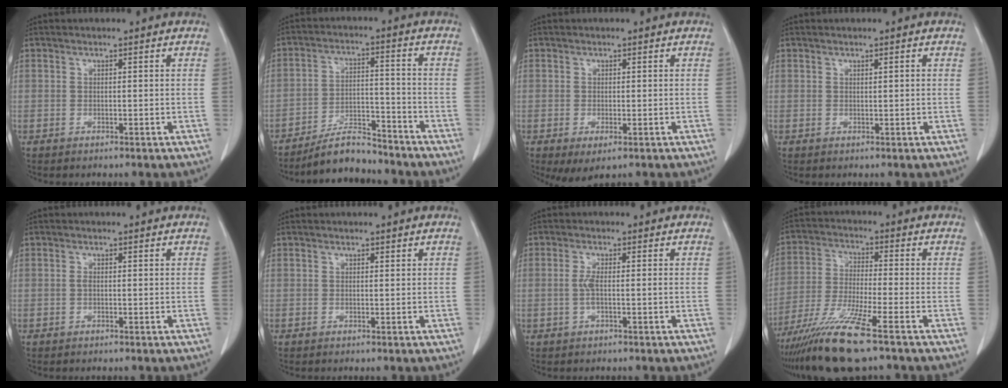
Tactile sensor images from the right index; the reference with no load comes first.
{"total": 7.9, "force": [-7.3, 1.7, 2.3], "torque": [-0.040, 0.004, -0.126]}
{"total": 3.1, "force": [-1.4, 1.1, 2.5], "torque": [-0.036, -0.008, -0.014]}
{"total": 0.6, "force": [0.3, 0.0, 0.6], "torque": [-0.011, 0.000, 0.005]}
{"total": 0.5, "force": [0.0, 0.2, 0.5], "torque": [-0.011, 0.000, -0.001]}
{"total": 0.0}
{"total": 2.2, "force": [-0.3, 0.2, 2.2], "torque": [-0.049, 0.000, -0.007]}
{"total": 11.1, "force": [-7.8, -0.7, 7.9], "torque": [-0.158, -0.034, -0.146]}